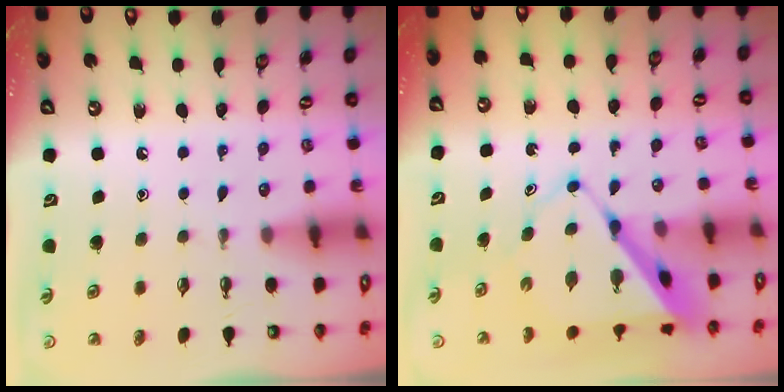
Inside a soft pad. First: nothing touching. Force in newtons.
{"total": 9.3, "press": 9.3, "slide": 0.6}